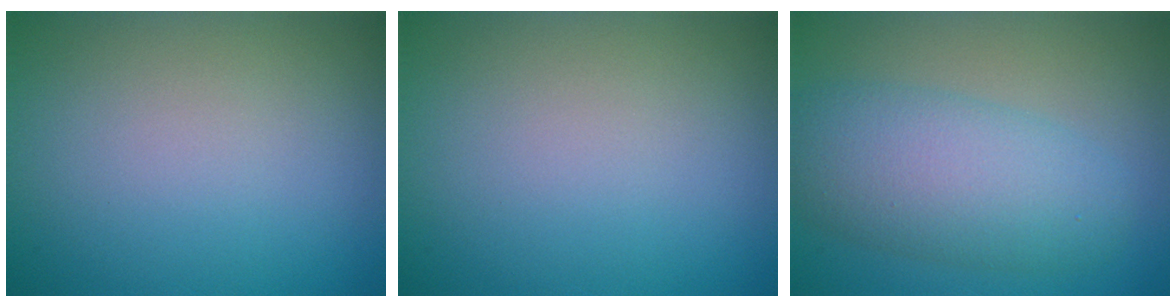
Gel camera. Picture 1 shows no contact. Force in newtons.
{"total": 0.0}
{"total": 6.3, "press": 6.3, "slide": 0.5}